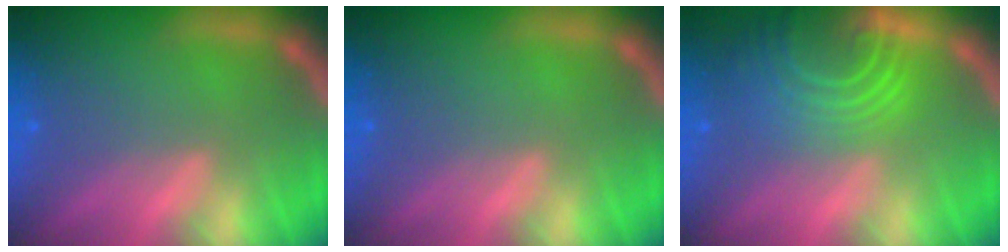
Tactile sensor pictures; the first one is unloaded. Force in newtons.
{"total": 0.0}
{"total": 9.0}